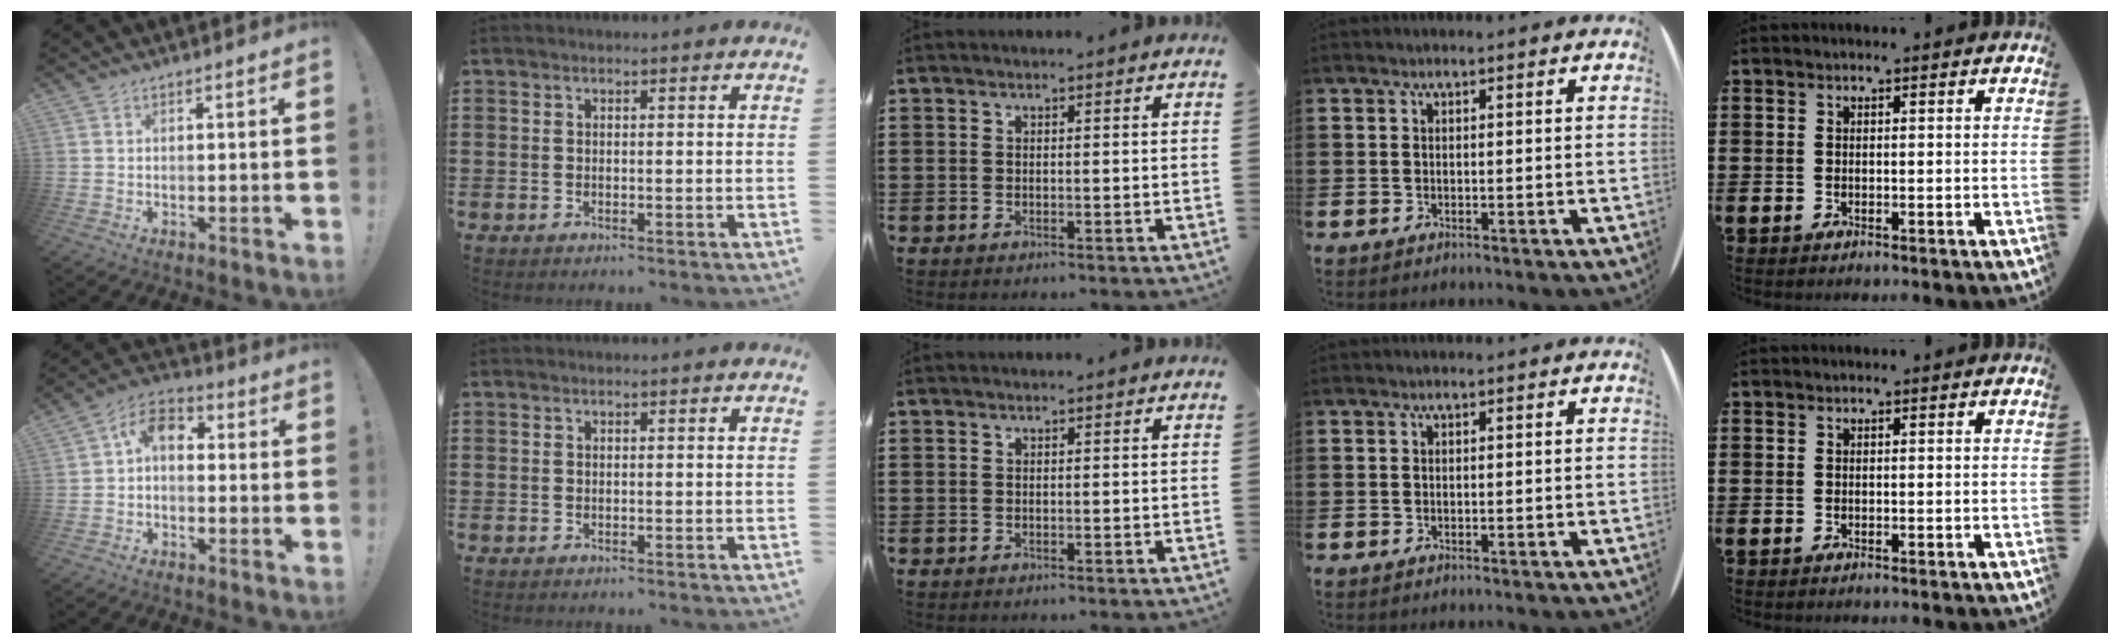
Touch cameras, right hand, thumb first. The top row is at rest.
{"thumb": {"total": 0.8, "force": [-0.4, 0.4, 0.5], "torque": [-0.009, 0.002, -0.007]}}